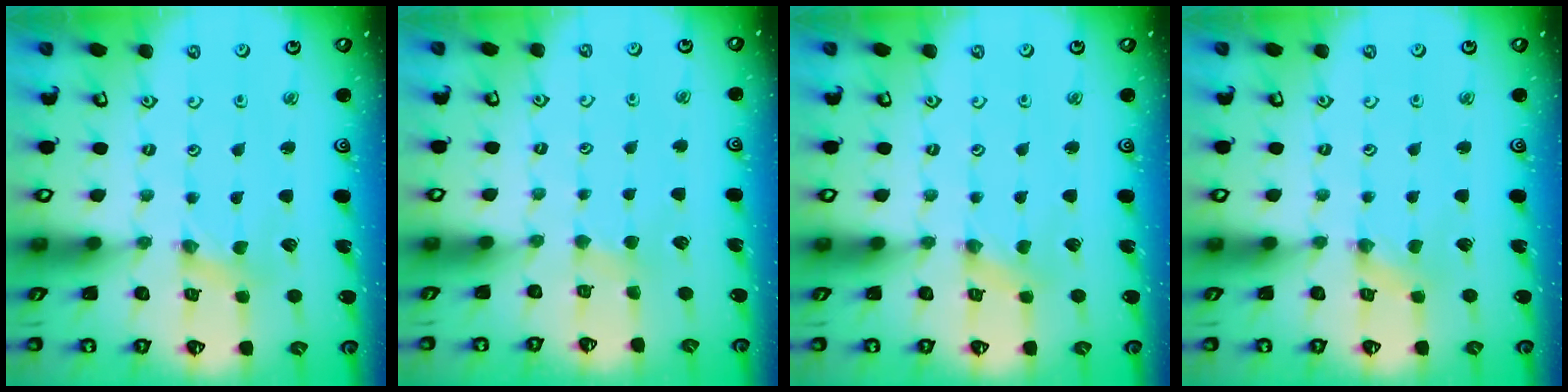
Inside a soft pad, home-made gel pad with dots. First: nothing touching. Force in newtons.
{"total": 2.0, "press": 2.0, "slide": 0.3}
{"total": 0.0}
{"total": 0.8, "press": 0.8, "slide": 0.2}